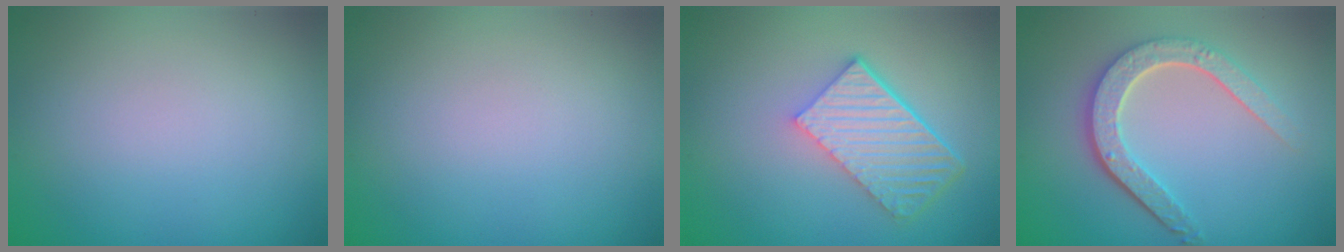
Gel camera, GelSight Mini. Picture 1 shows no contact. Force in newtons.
{"total": 0.0}
{"total": 5.8, "press": 4.1, "slide": 4.1}
{"total": 4.7, "press": 3.7, "slide": 2.9}